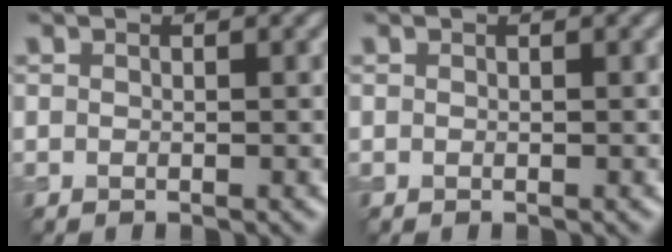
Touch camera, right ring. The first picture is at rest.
{"total": 0.0}